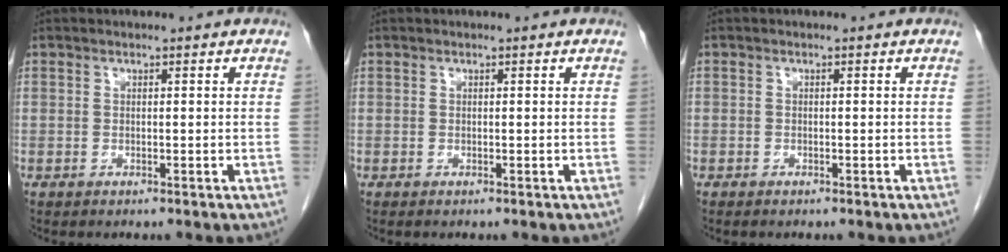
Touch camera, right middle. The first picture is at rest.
{"total": 0.0}
{"total": 0.5, "force": [-0.4, 0.4, 0.0], "torque": [0.000, 0.003, -0.005]}